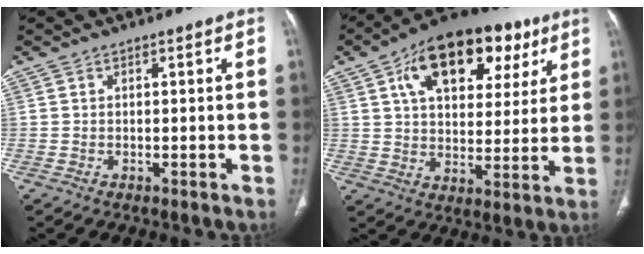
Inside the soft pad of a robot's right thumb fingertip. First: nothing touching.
{"total": 21.9, "force": [9.9, 12.5, 15.0], "torque": [-0.189, 0.005, 0.154]}